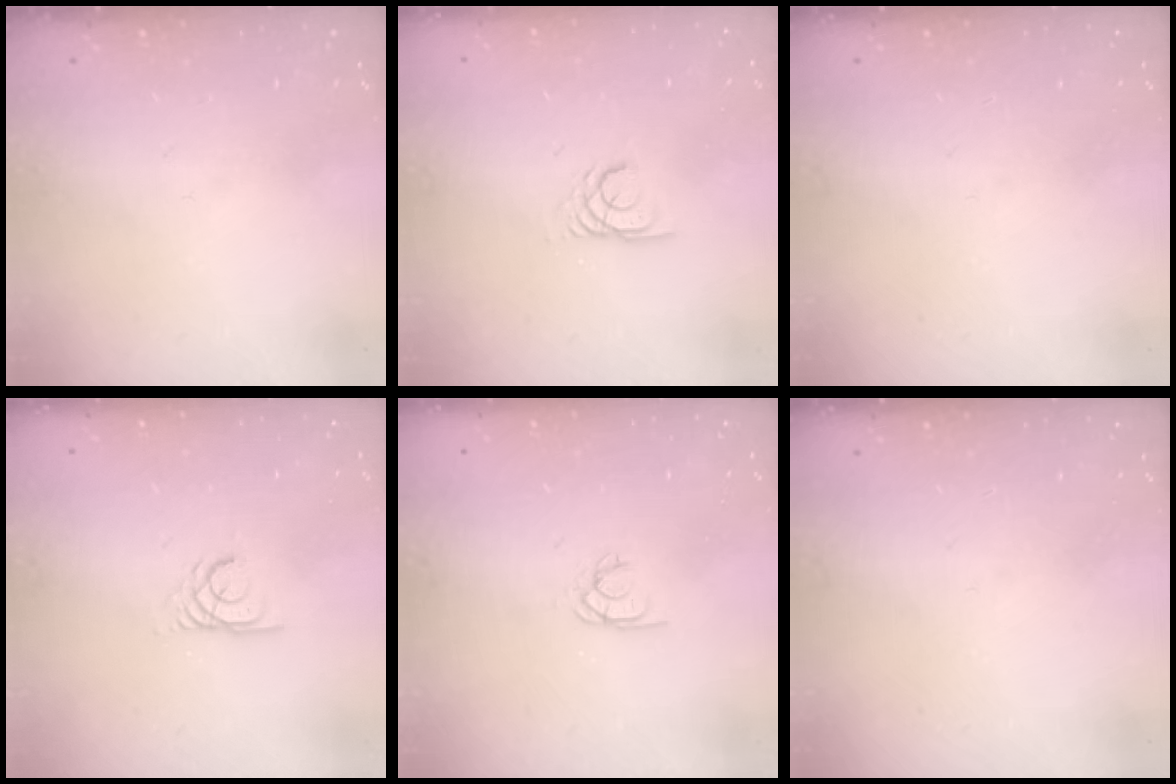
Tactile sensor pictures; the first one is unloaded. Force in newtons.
{"total": 2.2, "press": 2.2, "slide": 0.1}
{"total": 0.0}
{"total": 2.2, "press": 2.2, "slide": 0.3}
{"total": 1.9, "press": 1.9, "slide": 0.2}
{"total": 0.0}